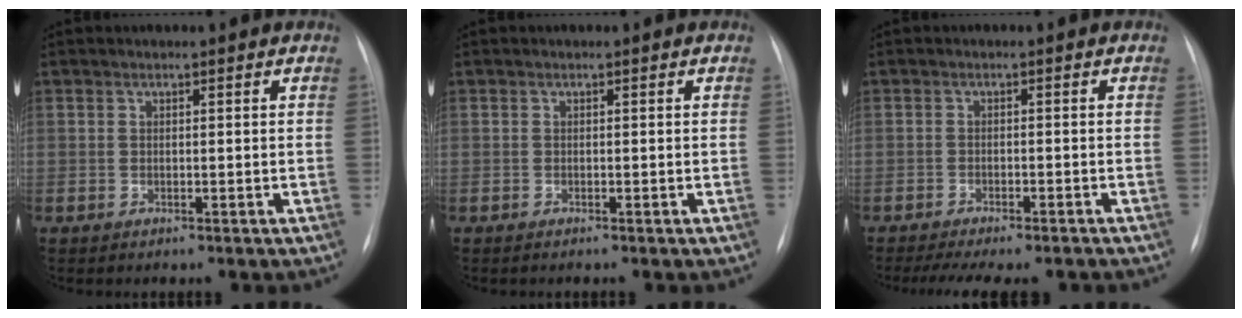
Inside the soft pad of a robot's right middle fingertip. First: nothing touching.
{"total": 0.0}
{"total": 11.0, "force": [-9.3, 2.6, 5.2], "torque": [-0.076, -0.003, -0.123]}